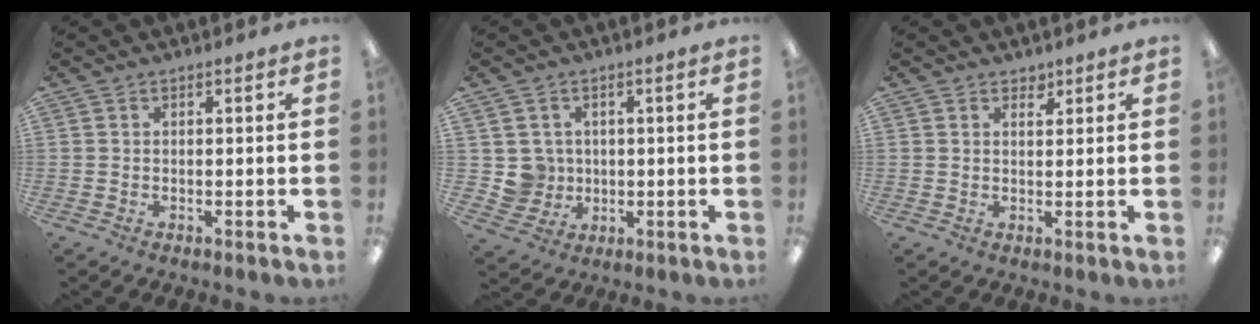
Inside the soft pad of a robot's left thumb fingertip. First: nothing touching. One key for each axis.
{"total": 5.6, "fx": 1.0, "fy": 5.5, "fz": 0.3, "tx": -0.011, "ty": 0.004, "tz": 0.025}
{"total": 1.9, "fx": 1.6, "fy": 0.9, "fz": 0.4, "tx": 0.007, "ty": -0.008, "tz": 0.027}